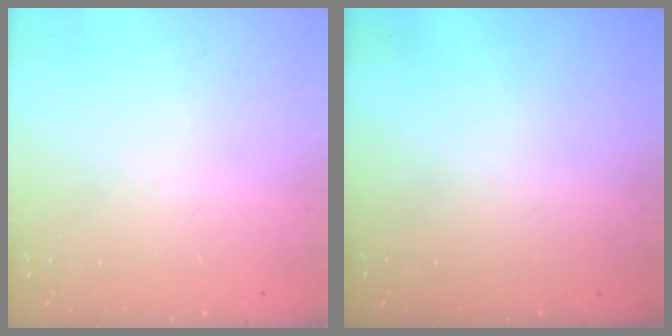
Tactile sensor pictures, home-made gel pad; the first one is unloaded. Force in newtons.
{"total": 0.0}